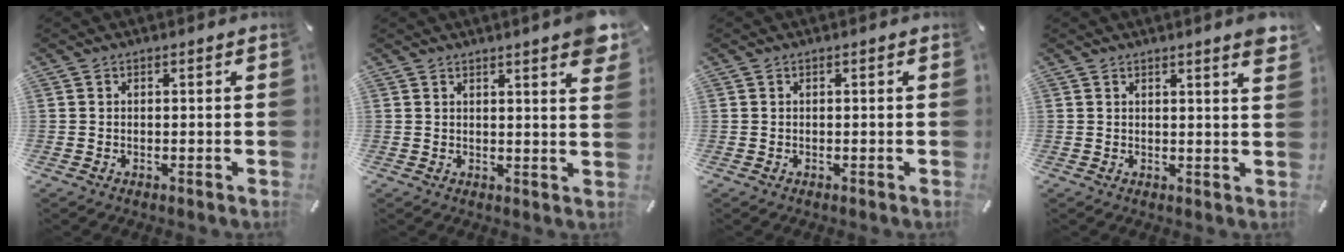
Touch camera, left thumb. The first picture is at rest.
{"total": 4.8, "force": [3.3, 0.5, 3.4], "torque": [-0.050, -0.022, 0.054]}
{"total": 0.0}
{"total": 3.5, "force": [2.3, 0.0, 2.6], "torque": [-0.038, -0.018, 0.036]}